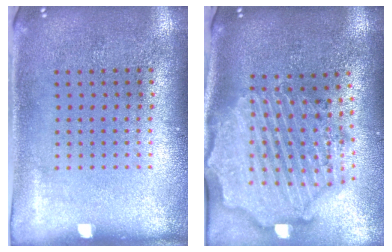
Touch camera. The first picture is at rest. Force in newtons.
{"total": 3.4, "press": 2.9, "slide": 1.7}